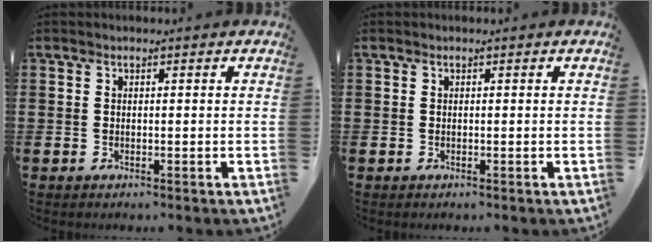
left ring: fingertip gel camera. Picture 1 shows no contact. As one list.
[{"total": 0.0}]